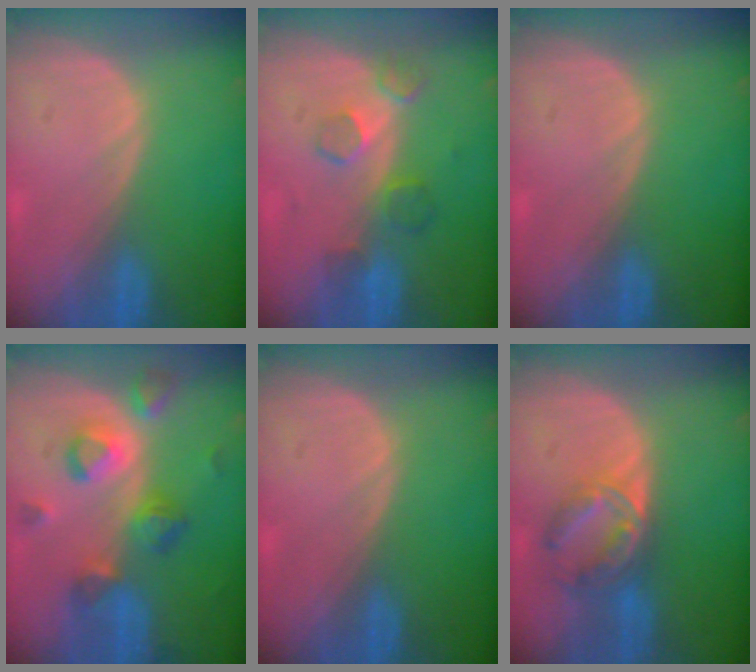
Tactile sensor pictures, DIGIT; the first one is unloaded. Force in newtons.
{"total": 4.8, "press": 4.5, "slide": 1.5}
{"total": 0.0}
{"total": 7.9, "press": 7.7, "slide": 2.1}
{"total": 0.0}
{"total": 7.1, "press": 6.1, "slide": 3.7}